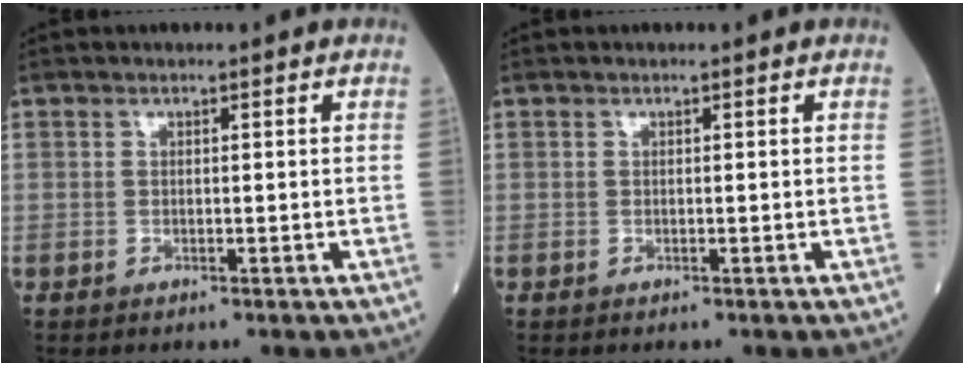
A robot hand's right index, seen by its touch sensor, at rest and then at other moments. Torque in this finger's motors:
{"motor_torque": [0.00, 0.00, 0.00, 0.00]}